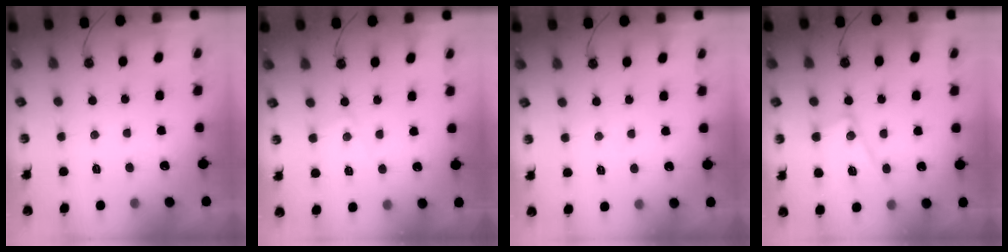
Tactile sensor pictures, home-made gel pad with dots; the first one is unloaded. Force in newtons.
{"total": 5.3, "press": 5.2, "slide": 0.7}
{"total": 2.6, "press": 2.5, "slide": 0.5}
{"total": 14.0, "press": 13.9, "slide": 1.1}